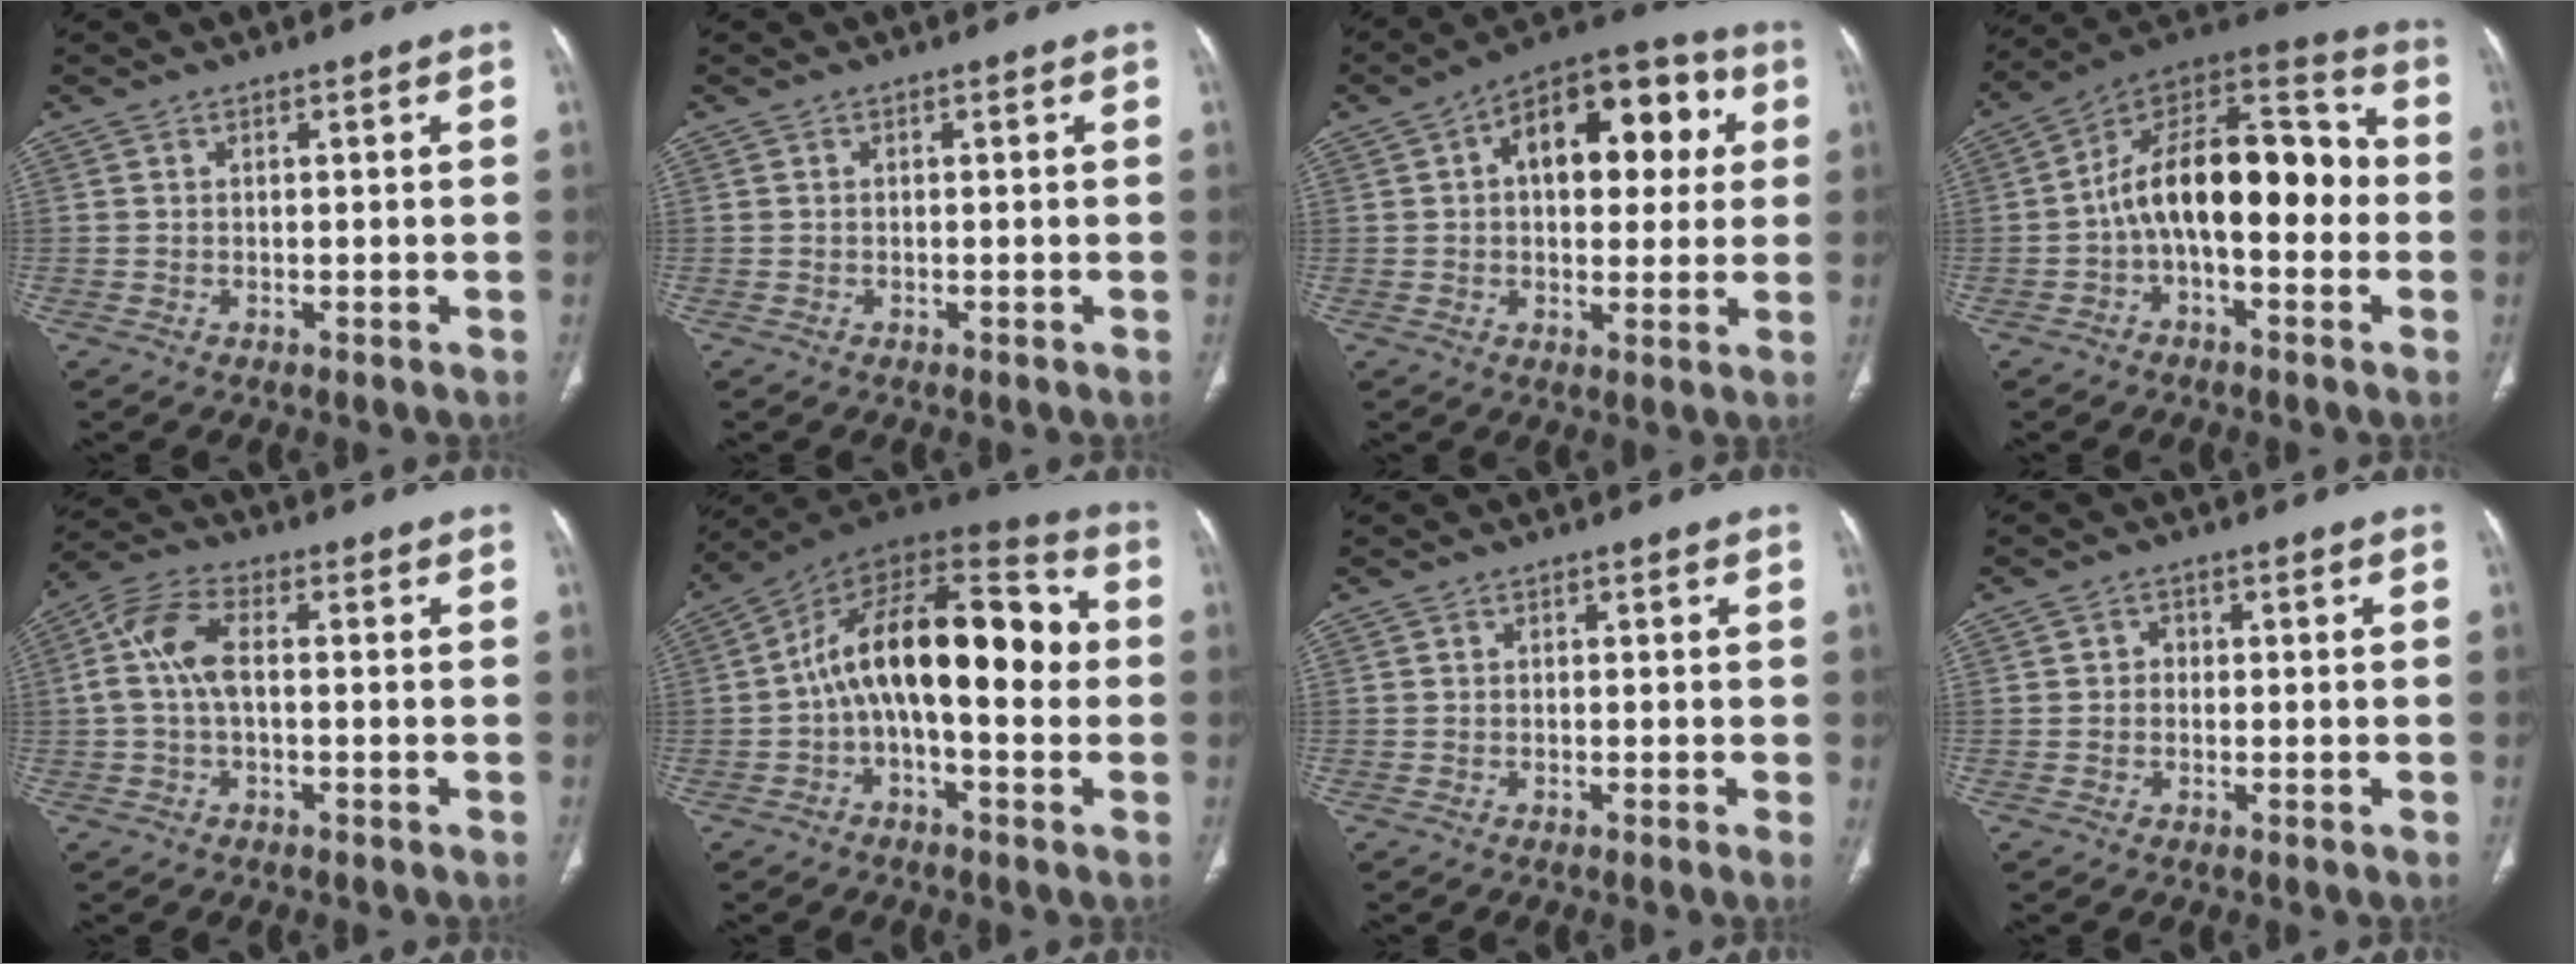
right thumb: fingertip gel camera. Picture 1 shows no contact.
{"total": 0.0}
{"total": 18.1, "force": [4.4, 10.3, 14.2], "torque": [-0.151, 0.027, 0.055]}
{"total": 20.1, "force": [-1.7, 10.2, 17.2], "torque": [-0.245, 0.060, -0.036]}
{"total": 8.1, "force": [0.4, 3.8, 7.2], "torque": [-0.163, 0.024, 0.003]}
{"total": 21.6, "force": [0.0, 10.0, 19.2], "torque": [-0.274, 0.051, -0.010]}
{"total": 0.7, "force": [-0.2, 0.0, 0.6], "torque": [-0.010, 0.000, -0.007]}
{"total": 1.7, "force": [-0.1, 1.6, 0.7], "torque": [0.002, 0.006, -0.006]}